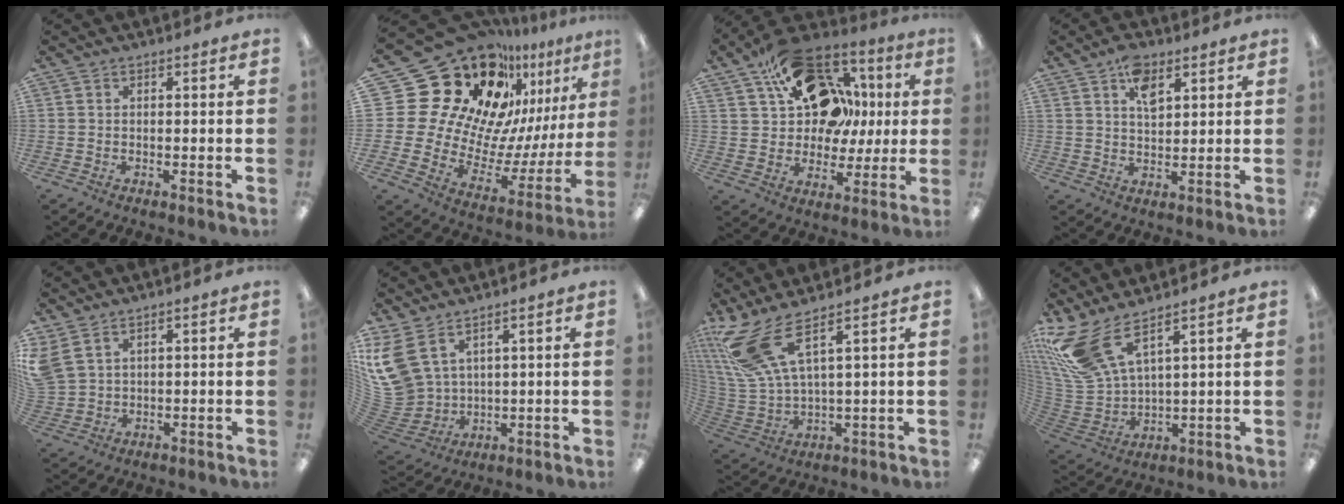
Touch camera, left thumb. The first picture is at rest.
{"total": 29.2, "force": [17.9, 18.6, 13.8], "torque": [-0.216, -0.183, 0.374]}
{"total": 21.2, "force": [9.0, 15.0, 12.0], "torque": [-0.189, -0.028, 0.172]}
{"total": 6.4, "force": [3.4, 3.6, 4.0], "torque": [-0.065, -0.006, 0.058]}
{"total": 5.2, "force": [3.1, 3.4, 2.4], "torque": [-0.062, -0.010, 0.063]}
{"total": 12.6, "force": [6.7, 8.7, 6.1], "torque": [-0.162, -0.036, 0.134]}
{"total": 14.5, "force": [7.9, 5.1, 11.0], "torque": [-0.244, -0.036, 0.146]}
{"total": 14.6, "force": [9.4, 6.4, 9.1], "torque": [-0.224, -0.049, 0.176]}